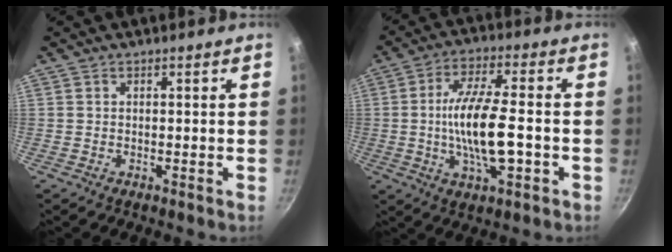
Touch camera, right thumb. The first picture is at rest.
{"total": 13.6, "force": [-2.0, 4.4, 12.7], "torque": [-0.228, 0.012, -0.041]}